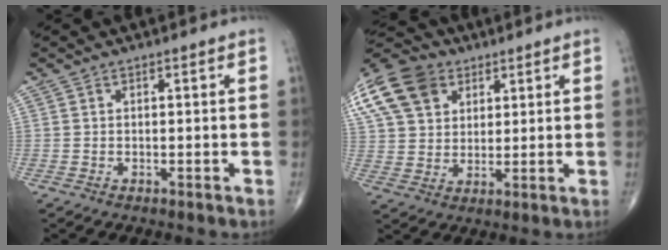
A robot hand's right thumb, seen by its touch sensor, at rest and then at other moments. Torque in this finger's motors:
{"motor_torque": [-0.62, 1.90, 0.74, 0.29, 0.12]}